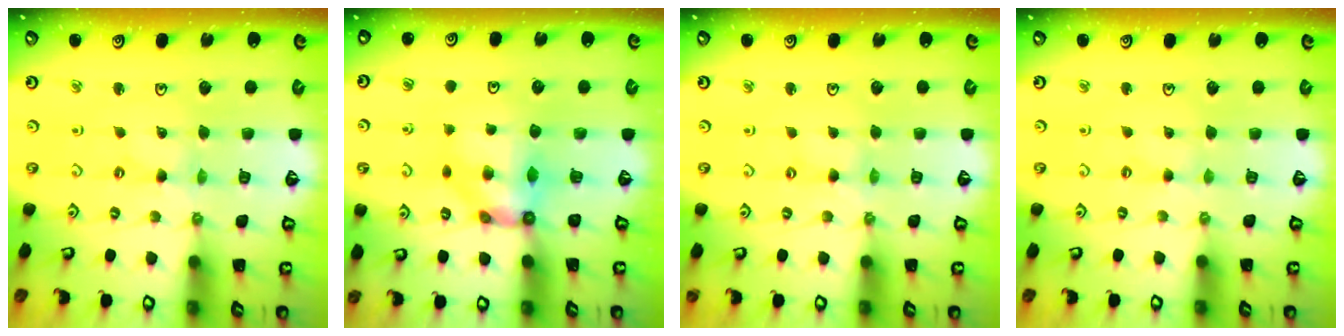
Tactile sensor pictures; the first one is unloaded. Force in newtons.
{"total": 7.3, "press": 7.3, "slide": 0.4}
{"total": 1.5, "press": 1.5, "slide": 0.2}
{"total": 0.0}